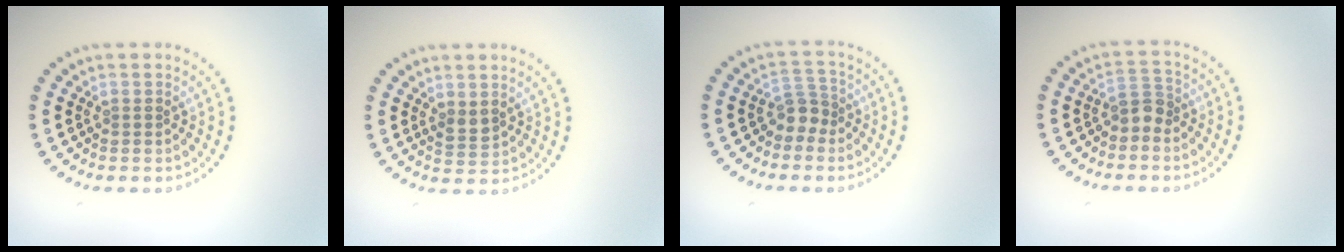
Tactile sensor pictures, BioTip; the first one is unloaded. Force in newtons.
{"total": 1.3, "press": 1.1, "slide": 0.5}
{"total": 2.2, "press": 1.7, "slide": 1.3}
{"total": 1.7, "press": 1.4, "slide": 1.0}